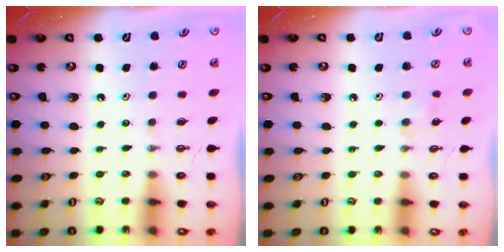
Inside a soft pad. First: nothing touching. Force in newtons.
{"total": 6.1, "press": 5.8, "slide": 2.1}